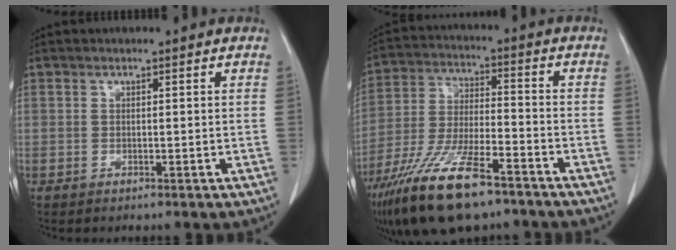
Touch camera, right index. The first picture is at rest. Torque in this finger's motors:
{"motor_torque": [1.17, -0.96, 0.42, 0.21]}